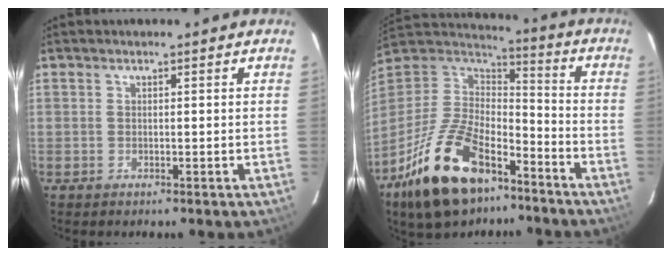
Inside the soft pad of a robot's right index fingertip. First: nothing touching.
{"total": 23.6, "force": [-14.1, 12.0, 14.6], "torque": [-0.302, -0.007, -0.238]}